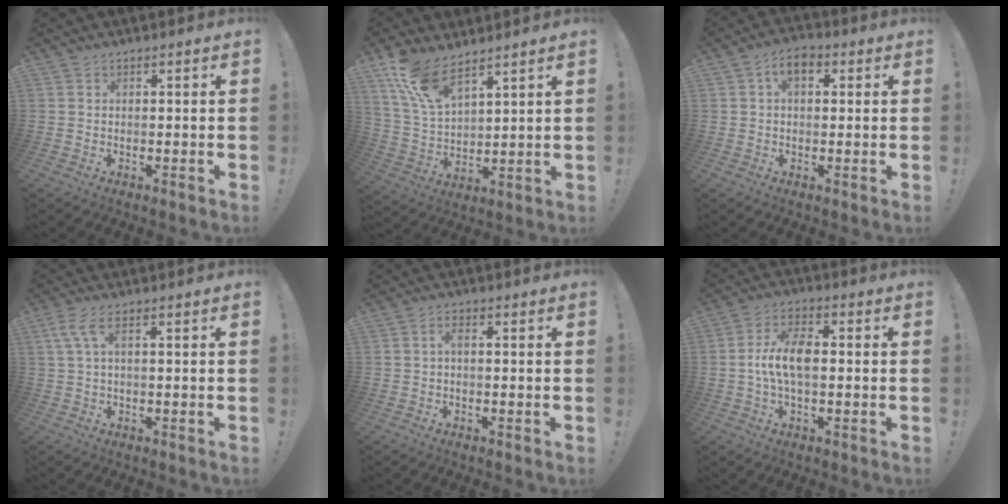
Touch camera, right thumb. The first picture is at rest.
{"total": 11.9, "force": [9.0, 4.3, 6.5], "torque": [-0.137, -0.047, 0.172]}
{"total": 5.4, "force": [1.3, 3.3, 4.0], "torque": [-0.065, 0.008, 0.023]}
{"total": 4.6, "force": [1.4, 1.3, 4.2], "torque": [-0.090, -0.004, 0.026]}
{"total": 2.2, "force": [-0.5, 0.6, 2.0], "torque": [-0.039, 0.008, -0.010]}
{"total": 9.7, "force": [-0.6, 4.7, 8.5], "torque": [-0.181, 0.005, -0.012]}